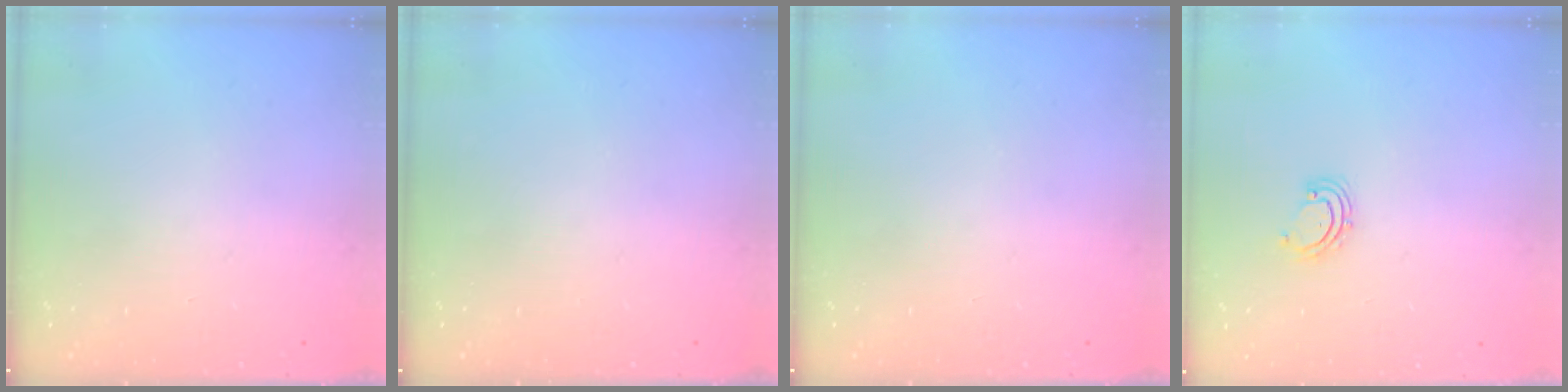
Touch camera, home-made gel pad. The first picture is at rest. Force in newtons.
{"total": 0.0}
{"total": 0.0}
{"total": 2.9, "press": 2.9, "slide": 0.4}